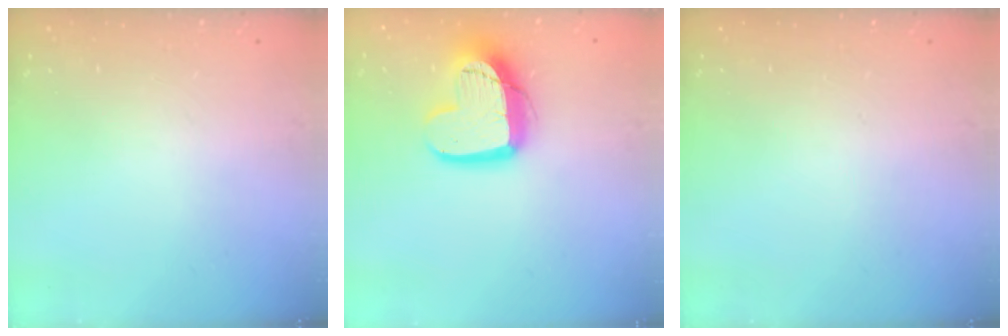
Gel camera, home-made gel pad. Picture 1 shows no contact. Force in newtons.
{"total": 14.0, "press": 13.9, "slide": 1.3}
{"total": 0.0}